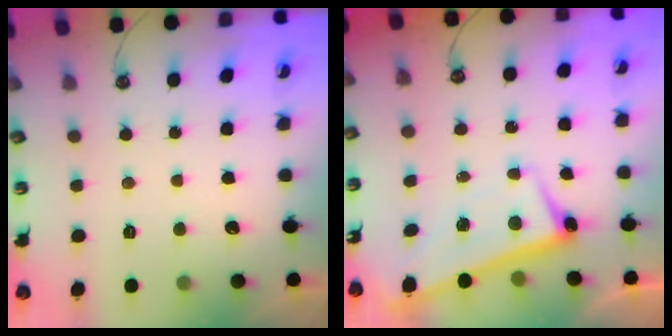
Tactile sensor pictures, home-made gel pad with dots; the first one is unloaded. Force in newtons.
{"total": 2.6, "press": 2.4, "slide": 0.8}